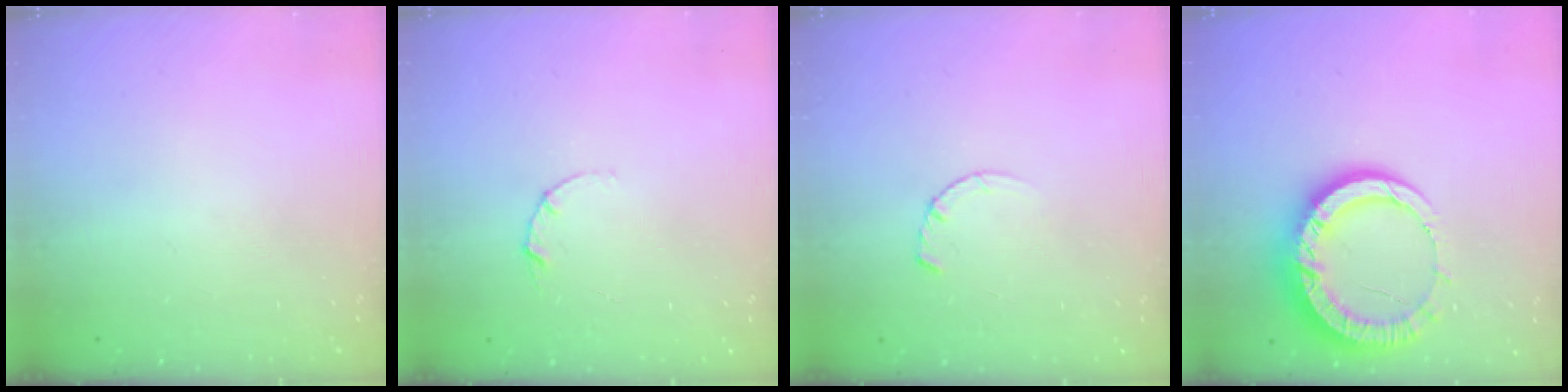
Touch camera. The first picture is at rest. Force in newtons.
{"total": 2.1, "press": 2.1, "slide": 0.1}
{"total": 3.3, "press": 3.3, "slide": 0.3}
{"total": 14.2, "press": 14.1, "slide": 1.5}